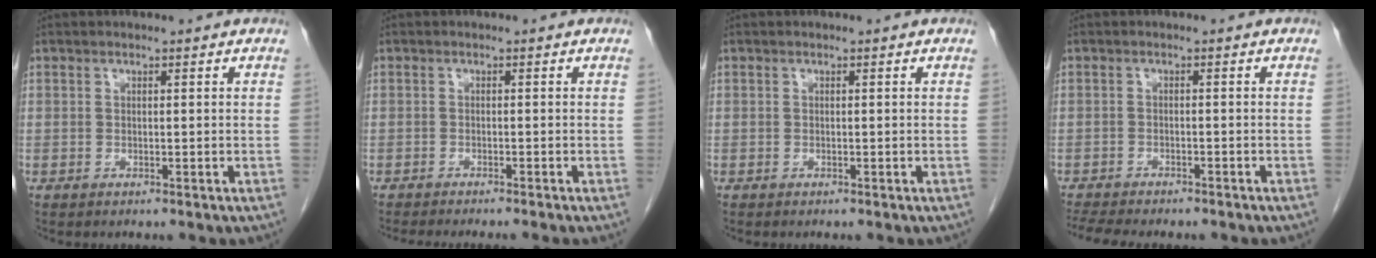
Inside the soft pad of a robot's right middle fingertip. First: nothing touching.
{"total": 6.7, "force": [-5.9, -0.3, 3.1], "torque": [-0.017, -0.012, -0.087]}
{"total": 0.0}
{"total": 9.2, "force": [-8.0, 2.0, 4.2], "torque": [-0.060, 0.001, -0.113]}